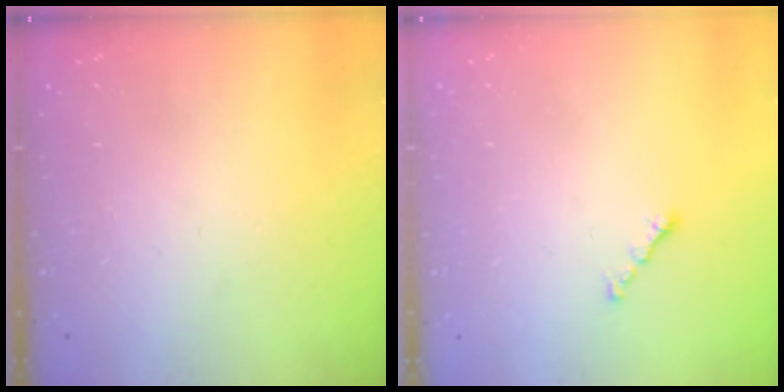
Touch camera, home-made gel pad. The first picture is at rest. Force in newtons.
{"total": 0.8, "press": 0.7, "slide": 0.4}